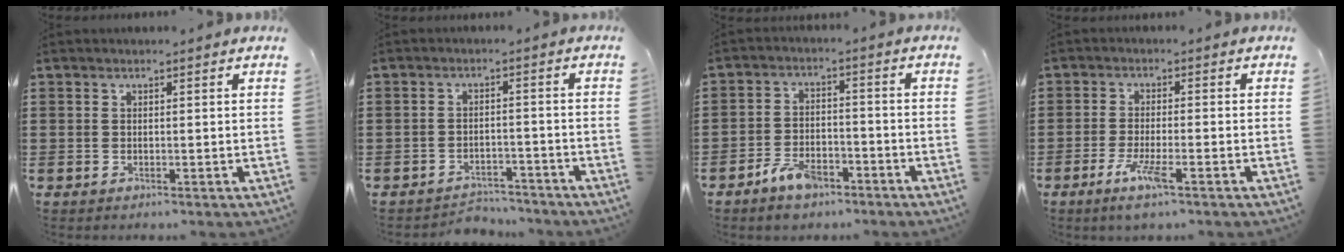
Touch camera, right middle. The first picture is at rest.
{"total": 3.4, "force": [-3.4, 0.5, -0.2], "torque": [-0.006, -0.003, -0.071]}
{"total": 5.1, "force": [-3.9, 2.2, 2.4], "torque": [-0.050, 0.011, -0.077]}
{"total": 4.7, "force": [-2.5, 0.5, 3.9], "torque": [-0.088, -0.013, -0.049]}